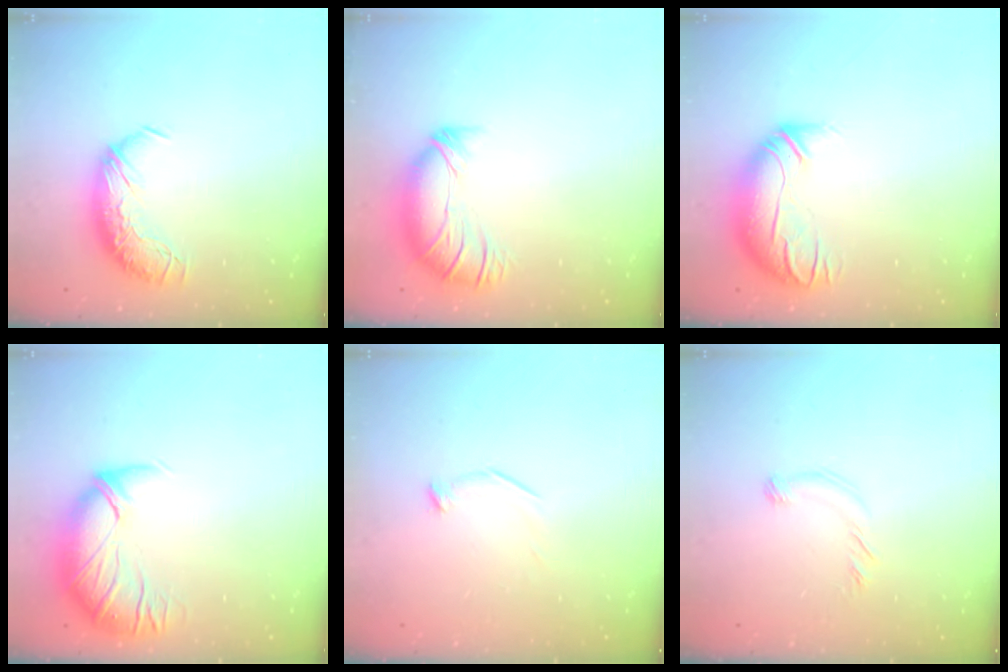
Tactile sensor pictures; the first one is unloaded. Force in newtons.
{"total": 3.7, "press": 2.6, "slide": 2.6}
{"total": 2.9, "press": 0.3, "slide": 2.9}
{"total": 2.9, "press": 1.6, "slide": 2.3}
{"total": 7.1, "press": 7.0, "slide": 1.1}
{"total": 5.0, "press": 4.9, "slide": 0.9}